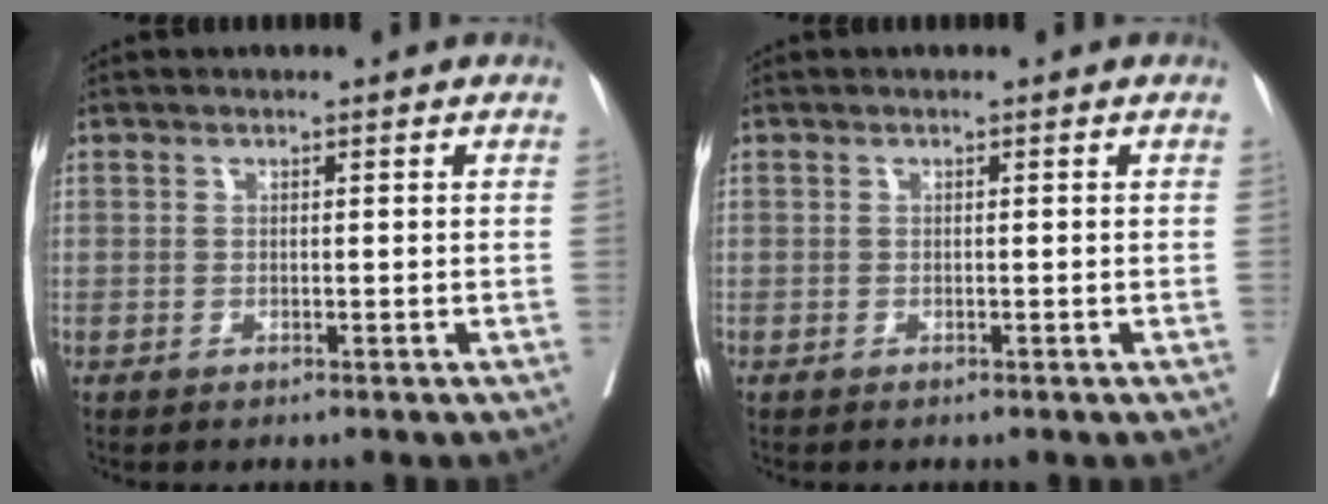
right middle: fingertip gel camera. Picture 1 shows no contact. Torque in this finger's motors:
{"motor_torque": [-0.28, -0.33, -0.07, 0.00]}